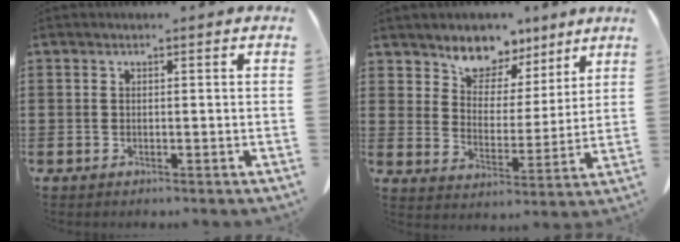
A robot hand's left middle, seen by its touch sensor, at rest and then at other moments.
{"total": 6.7, "force": [5.7, 3.6, 0.0], "torque": [-0.045, -0.035, 0.106]}